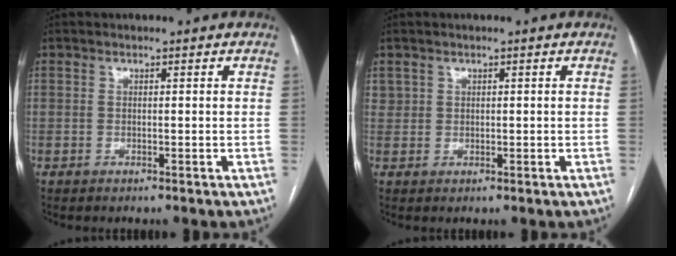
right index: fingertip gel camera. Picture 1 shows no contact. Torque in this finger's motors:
{"motor_torque": [-0.19, 0.13, 0.01, 0.00]}